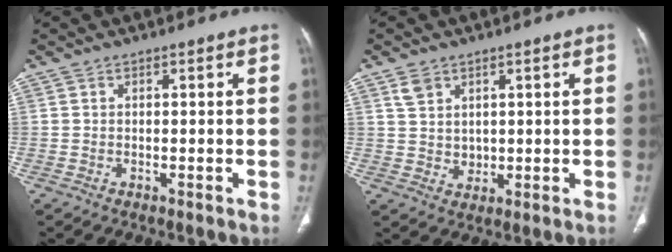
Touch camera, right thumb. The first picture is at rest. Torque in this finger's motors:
{"motor_torque": [-0.20, 0.14, 0.00, -0.13, 0.00]}